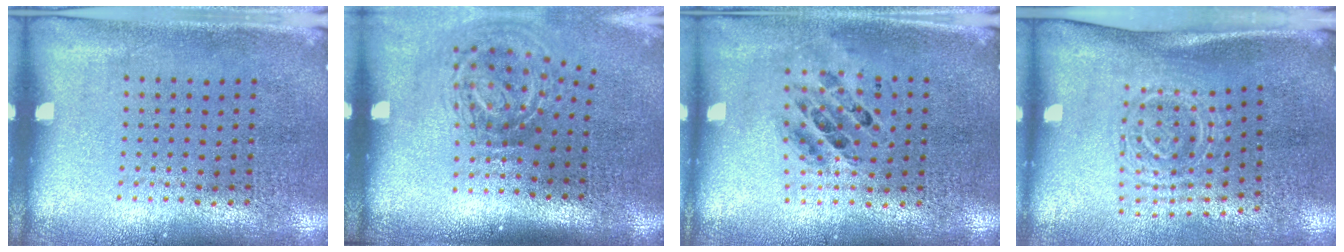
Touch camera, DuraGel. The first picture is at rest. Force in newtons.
{"total": 2.1, "press": 1.3, "slide": 1.7}
{"total": 0.7, "press": 0.7, "slide": 0.2}
{"total": 1.7, "press": 1.2, "slide": 1.2}